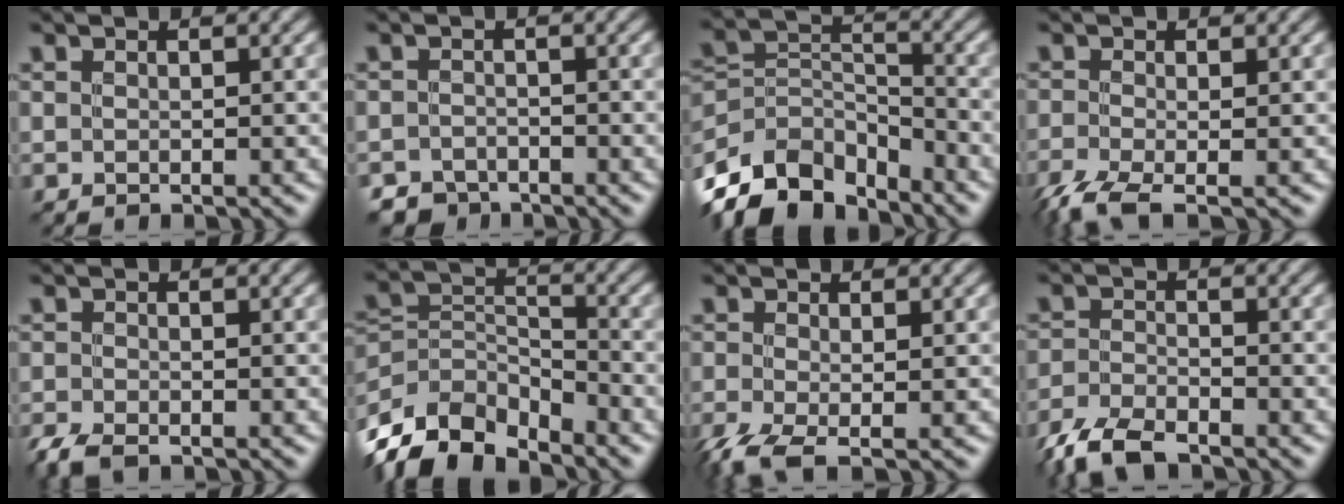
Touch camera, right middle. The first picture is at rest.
{"total": 3.0, "force": [-2.7, 1.4, 0.2], "torque": [0.007, -0.001, -0.047]}
{"total": 9.8, "force": [-7.3, 4.8, 4.3], "torque": [-0.081, 0.002, -0.148]}
{"total": 4.5, "force": [-2.9, 1.3, 3.3], "torque": [-0.075, -0.016, -0.064]}
{"total": 3.1, "force": [-2.4, 1.1, 1.6], "torque": [-0.034, -0.012, -0.055]}
{"total": 10.0, "force": [-7.5, 4.5, 4.8], "torque": [-0.104, -0.010, -0.145]}
{"total": 4.5, "force": [-2.4, 1.5, 3.6], "torque": [-0.085, -0.015, -0.054]}
{"total": 5.1, "force": [-4.2, 1.6, 2.4], "torque": [-0.047, -0.009, -0.089]}